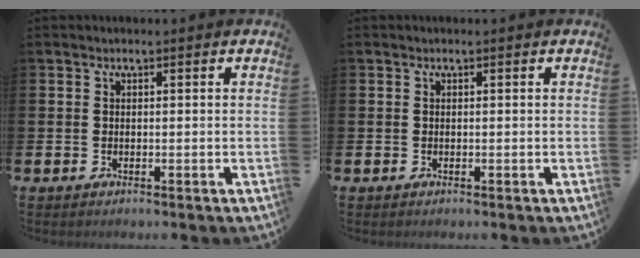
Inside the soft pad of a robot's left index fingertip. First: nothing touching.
{"total": 0.0}